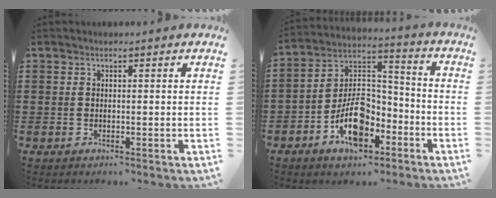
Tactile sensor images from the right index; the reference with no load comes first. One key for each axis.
{"total": 9.9, "fx": -5.1, "fy": 5.6, "fz": 6.4, "tx": -0.138, "ty": 0.009, "tz": -0.095}